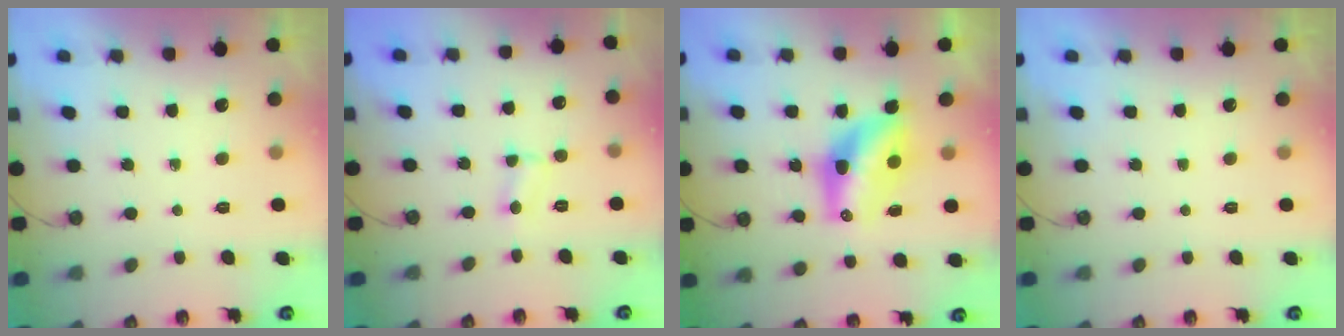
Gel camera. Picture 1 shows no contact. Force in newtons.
{"total": 2.9, "press": 2.9, "slide": 0.6}
{"total": 11.9, "press": 11.3, "slide": 3.6}
{"total": 0.0}